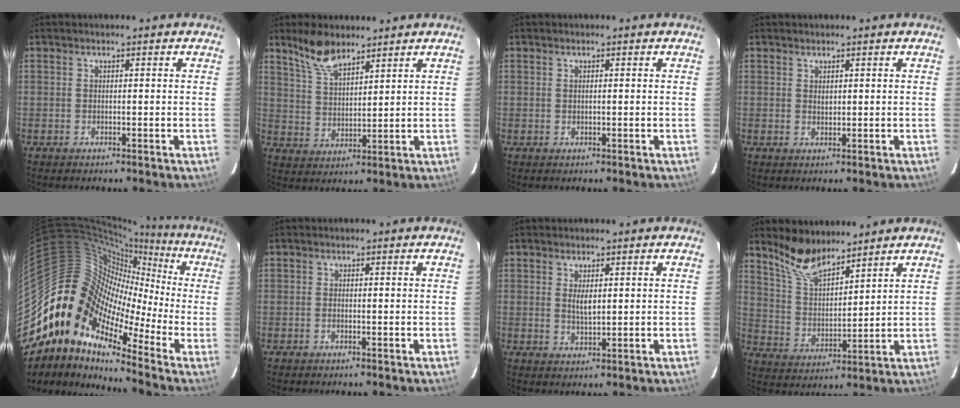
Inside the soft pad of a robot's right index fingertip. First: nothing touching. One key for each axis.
{"total": 7.7, "fx": 6.1, "fy": 2.7, "fz": 3.9, "tx": -0.076, "ty": 0.010, "tz": 0.124}
{"total": 0.6, "fx": 0.2, "fy": 0.2, "fz": 0.5, "tx": -0.012, "ty": 0.002, "tz": 0.004}
{"total": 1.0, "fx": 0.6, "fy": 0.6, "fz": 0.5, "tx": -0.006, "ty": 0.002, "tz": 0.013}
{"total": 11.5, "fx": -3.9, "fy": 8.2, "fz": 7.2, "tx": -0.096, "ty": 0.014, "tz": -0.105}
{"total": 0.5, "fx": -0.2, "fy": 0.3, "fz": 0.4, "tx": -0.010, "ty": 0.000, "tz": -0.005}
{"total": 2.8, "fx": 0.7, "fy": 1.2, "fz": 2.4, "tx": -0.043, "ty": -0.003, "tz": 0.014}
{"total": 9.5, "fx": 8.0, "fy": 2.8, "fz": 4.2, "tx": -0.085, "ty": 0.003, "tz": 0.162}